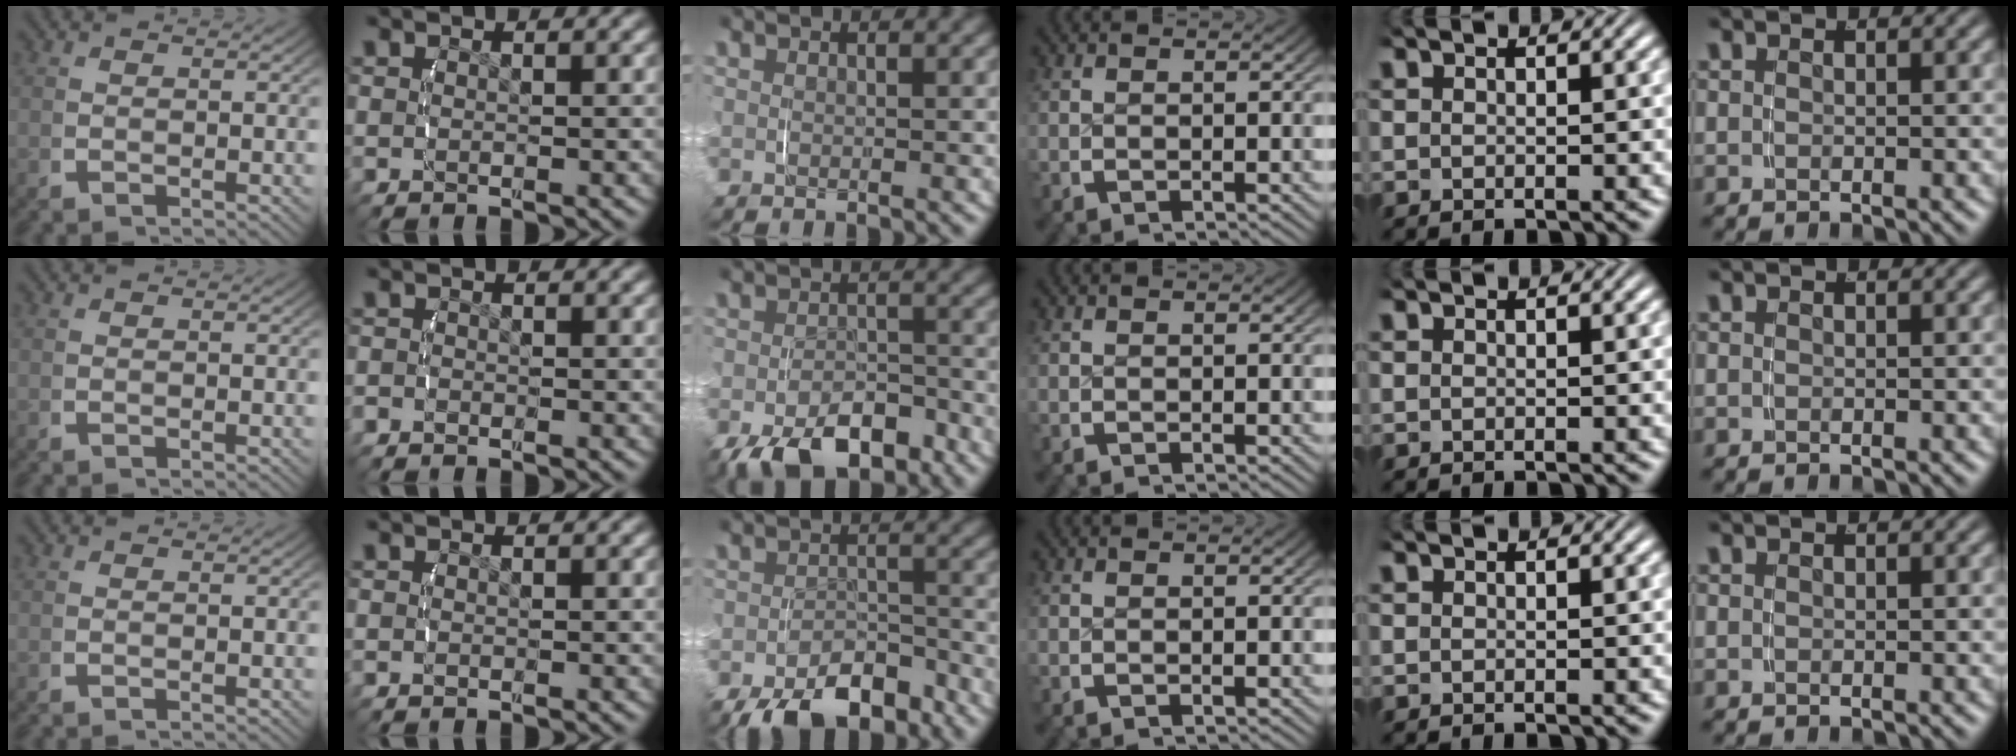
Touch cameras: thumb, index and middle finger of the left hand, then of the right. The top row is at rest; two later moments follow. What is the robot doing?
{"motion": "grasp_and_lifting", "object": "velcro strap"}